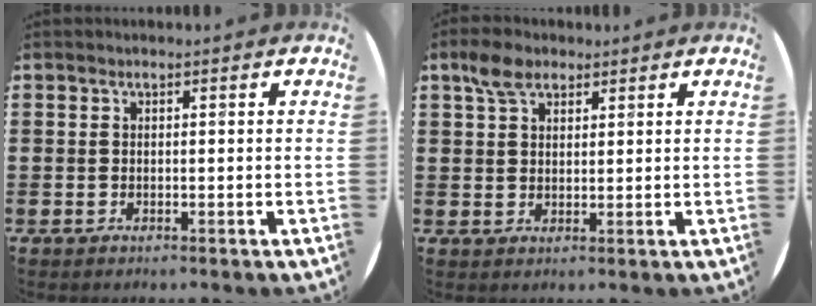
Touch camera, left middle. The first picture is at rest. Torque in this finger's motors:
{"motor_torque": [0.56, -0.30, -0.05, -0.02]}